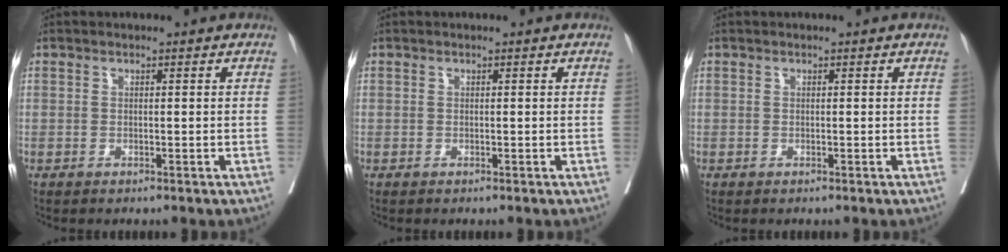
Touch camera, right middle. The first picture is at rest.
{"total": 0.0}
{"total": 0.0}